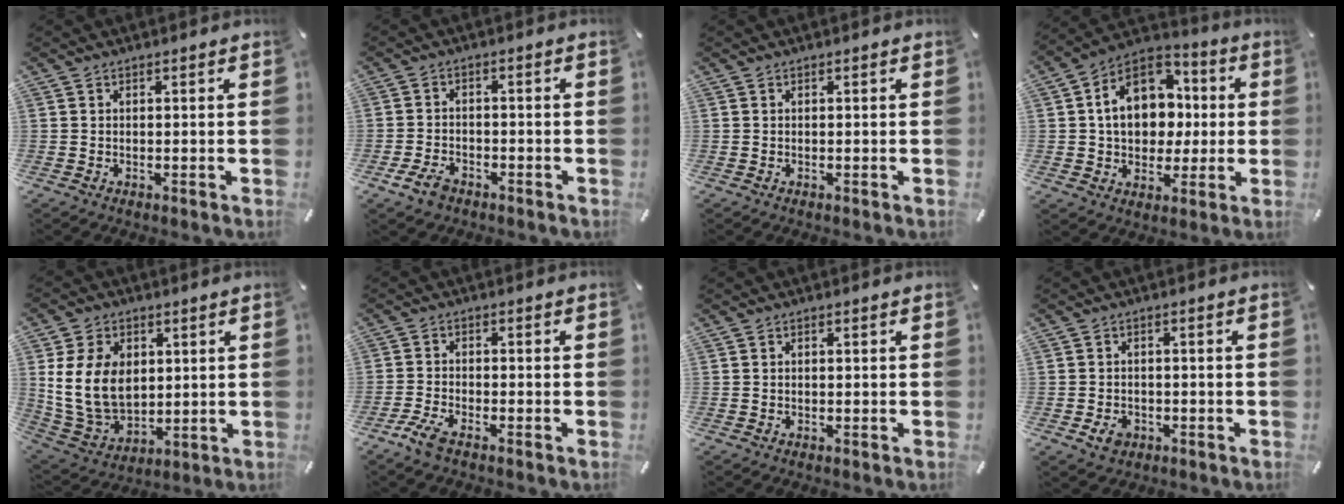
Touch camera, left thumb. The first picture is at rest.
{"total": 4.6, "force": [-2.9, 2.8, 2.2], "torque": [-0.053, 0.011, -0.057]}
{"total": 0.0}
{"total": 15.3, "force": [1.7, 12.2, 9.1], "torque": [-0.155, 0.008, 0.035]}
{"total": 14.0, "force": [2.7, 10.9, 8.5], "torque": [-0.185, 0.000, 0.051]}
{"total": 3.9, "force": [-2.9, 1.0, 2.5], "torque": [-0.066, 0.002, -0.058]}
{"total": 0.0}
{"total": 3.5, "force": [-1.6, 2.6, 1.7], "torque": [-0.042, 0.003, -0.032]}